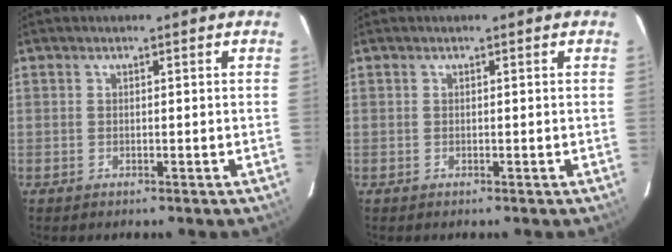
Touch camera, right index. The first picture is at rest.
{"total": 0.0}